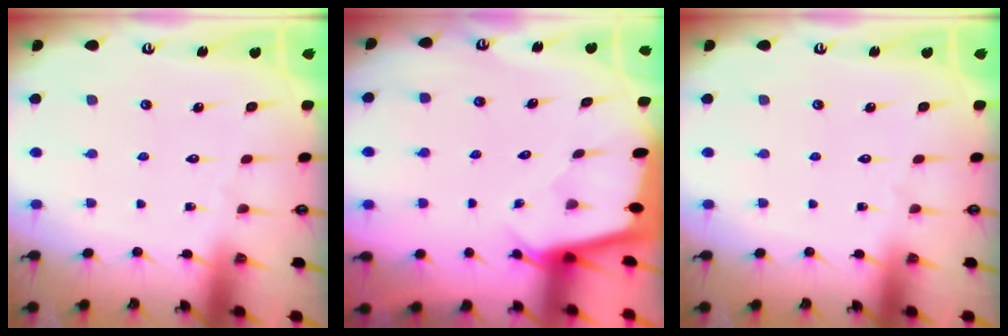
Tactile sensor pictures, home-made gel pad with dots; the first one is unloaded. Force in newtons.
{"total": 1.9, "press": 1.9, "slide": 0.2}
{"total": 0.0}